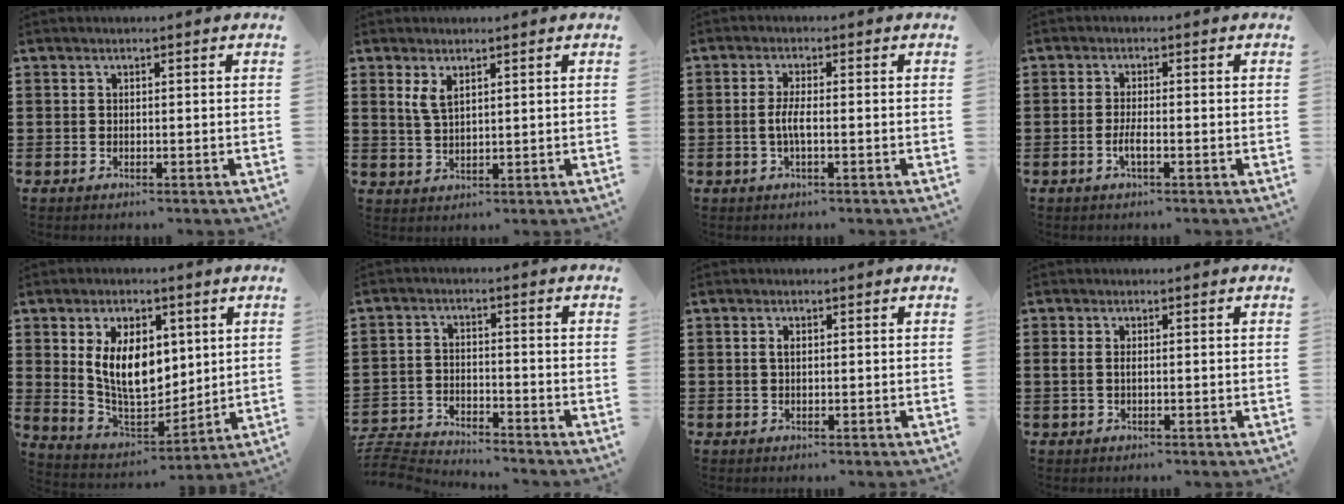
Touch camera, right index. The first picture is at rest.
{"total": 3.0, "force": [1.6, 1.2, 2.2], "torque": [-0.048, 0.004, 0.029]}
{"total": 3.1, "force": [-0.7, 0.5, 3.0], "torque": [-0.068, -0.005, -0.019]}
{"total": 2.2, "force": [-0.9, 0.3, 2.0], "torque": [-0.042, -0.002, -0.018]}
{"total": 9.9, "force": [2.5, 6.1, 7.4], "torque": [-0.156, 0.007, 0.043]}
{"total": 4.6, "force": [-4.5, 0.3, 0.3], "torque": [-0.030, -0.005, -0.101]}
{"total": 1.0, "force": [0.2, 0.5, 0.9], "torque": [-0.019, 0.003, 0.003]}
{"total": 1.1, "force": [-0.1, 0.4, 1.0], "torque": [-0.020, 0.002, -0.003]}